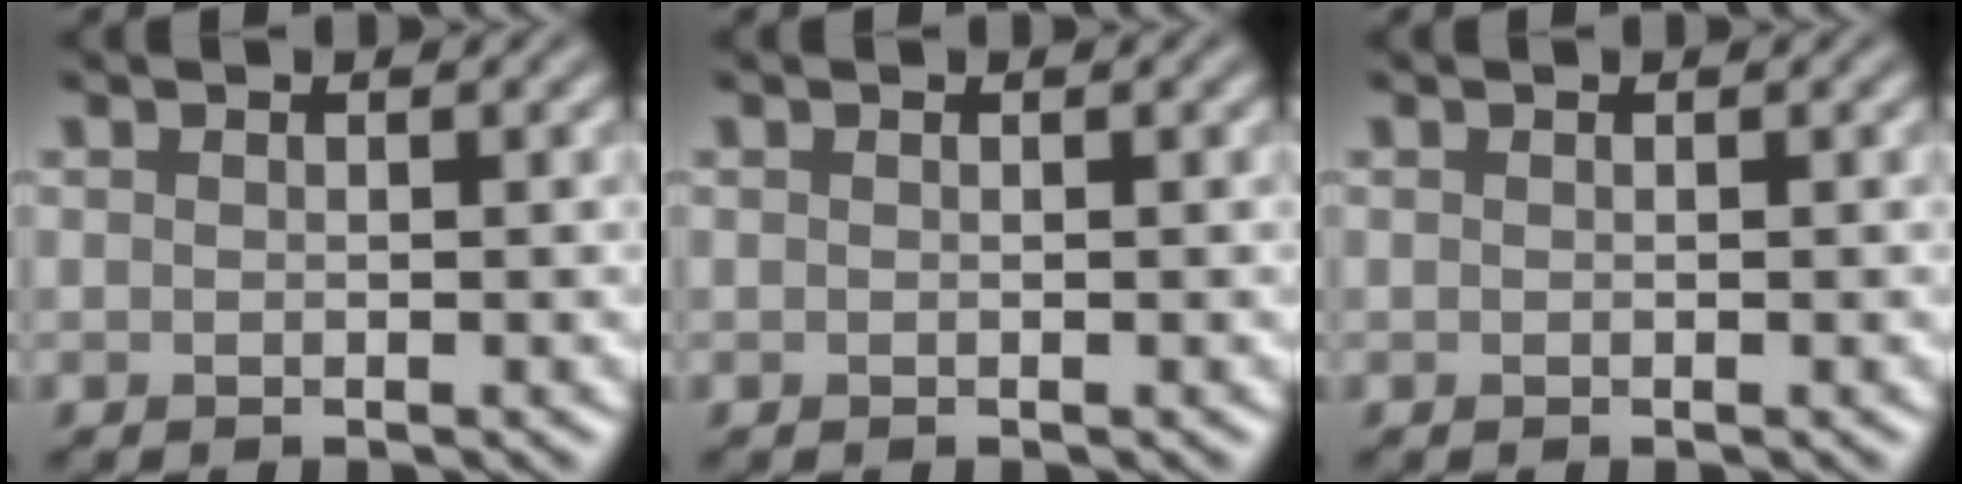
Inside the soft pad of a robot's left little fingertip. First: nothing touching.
{"total": 0.0}
{"total": 0.0}